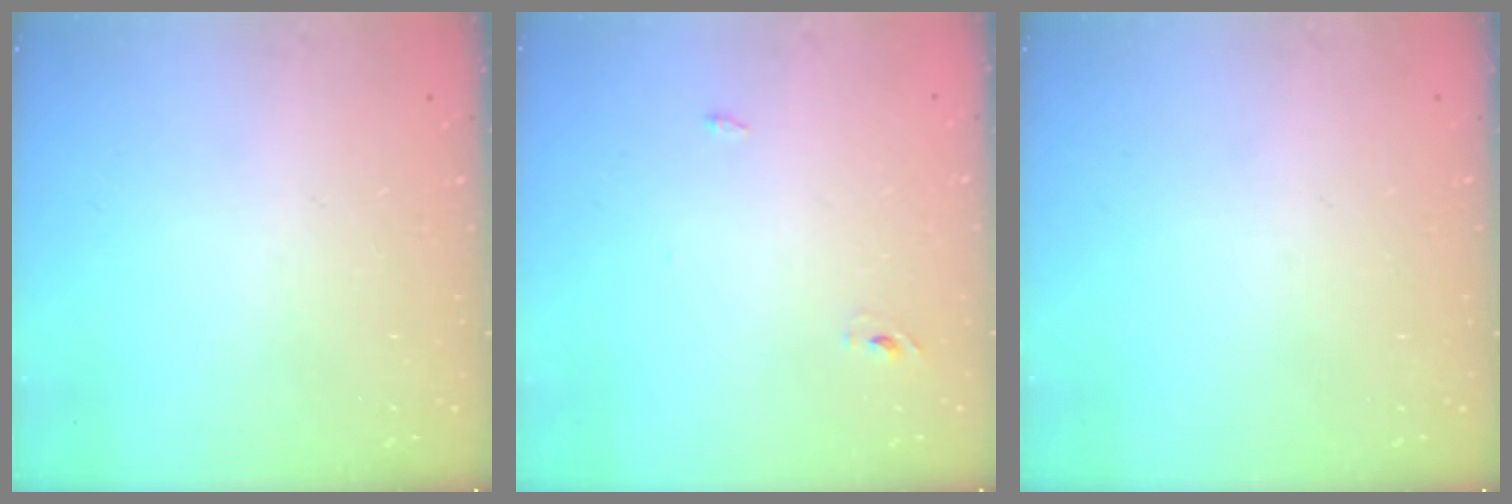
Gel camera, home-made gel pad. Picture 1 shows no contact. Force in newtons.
{"total": 2.4, "press": 2.2, "slide": 1.0}
{"total": 0.0}